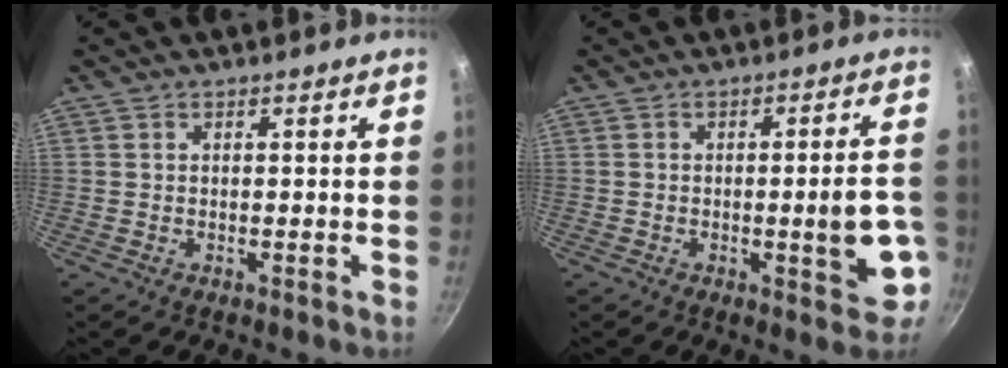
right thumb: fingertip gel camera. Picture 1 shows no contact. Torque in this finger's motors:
{"motor_torque": [3.09, 1.93, 1.35, -0.56, 0.30]}